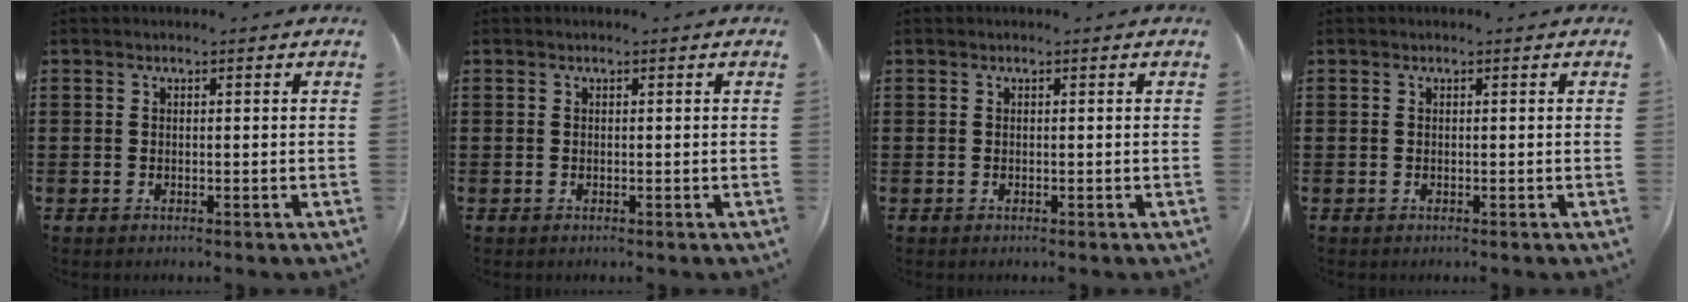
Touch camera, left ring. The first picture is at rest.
{"total": 0.0}
{"total": 0.0}
{"total": 0.0}